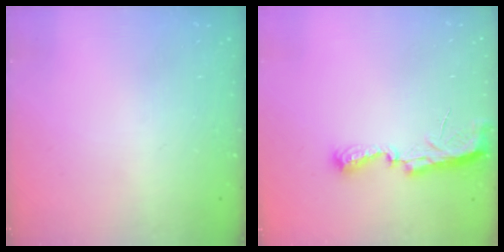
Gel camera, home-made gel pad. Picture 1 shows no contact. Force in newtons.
{"total": 7.0, "press": 7.0, "slide": 0.6}